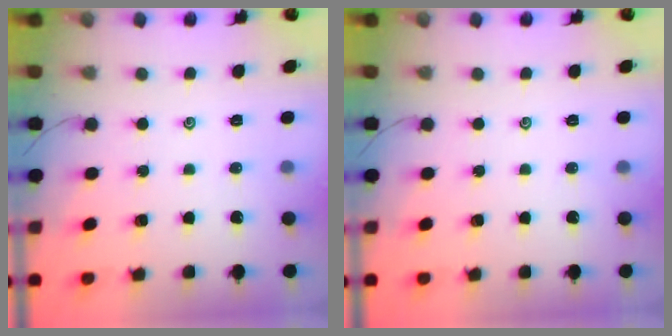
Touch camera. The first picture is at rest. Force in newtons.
{"total": 0.0}